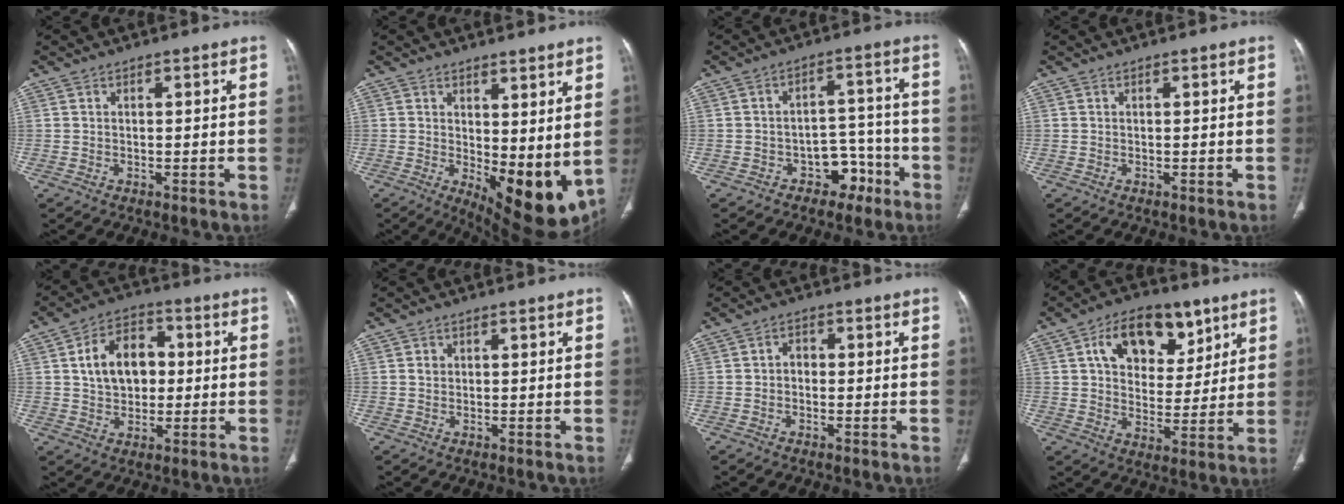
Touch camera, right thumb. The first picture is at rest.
{"total": 12.9, "force": [0.8, 5.7, 11.6], "torque": [-0.146, -0.037, 0.029]}
{"total": 7.1, "force": [-4.1, 5.0, 2.9], "torque": [-0.005, 0.055, -0.056]}
{"total": 0.0}
{"total": 11.0, "force": [1.4, 7.9, 7.5], "torque": [-0.095, 0.013, 0.020]}
{"total": 1.1, "force": [0.3, 1.0, 0.4], "torque": [-0.004, 0.001, 0.006]}
{"total": 2.0, "force": [-0.3, 1.7, 1.1], "torque": [-0.002, 0.010, -0.011]}
{"total": 15.5, "force": [7.2, 9.5, 9.8], "torque": [-0.107, -0.017, 0.119]}